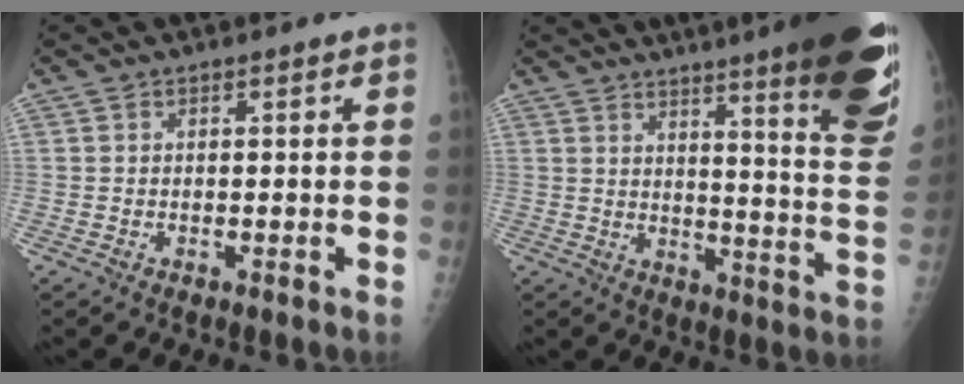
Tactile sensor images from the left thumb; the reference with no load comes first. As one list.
[{"total": 23.7, "force": [15.5, 2.6, 17.7], "torque": [-0.207, -0.094, 0.198]}]